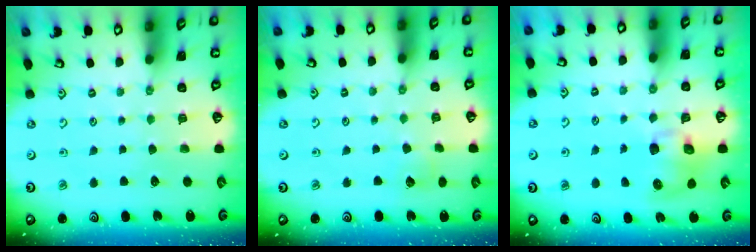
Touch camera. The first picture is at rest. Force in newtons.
{"total": 5.6, "press": 5.6, "slide": 0.6}
{"total": 8.4, "press": 8.3, "slide": 1.3}